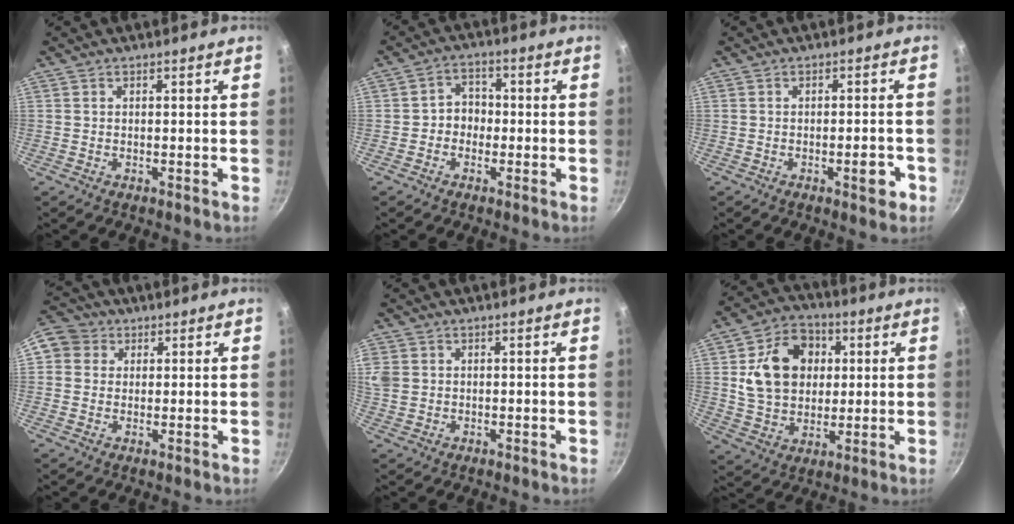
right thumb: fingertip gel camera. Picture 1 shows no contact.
{"total": 4.6, "force": [-0.9, 3.9, 2.1], "torque": [0.001, 0.018, -0.023]}
{"total": 4.0, "force": [-1.7, 1.5, 3.3], "torque": [-0.032, 0.013, -0.019]}
{"total": 8.0, "force": [2.2, 7.2, 2.9], "torque": [-0.033, 0.014, 0.026]}
{"total": 5.0, "force": [1.0, 4.2, 2.6], "torque": [-0.052, 0.005, 0.023]}
{"total": 15.8, "force": [3.0, 12.3, 9.3], "torque": [-0.129, 0.007, 0.049]}